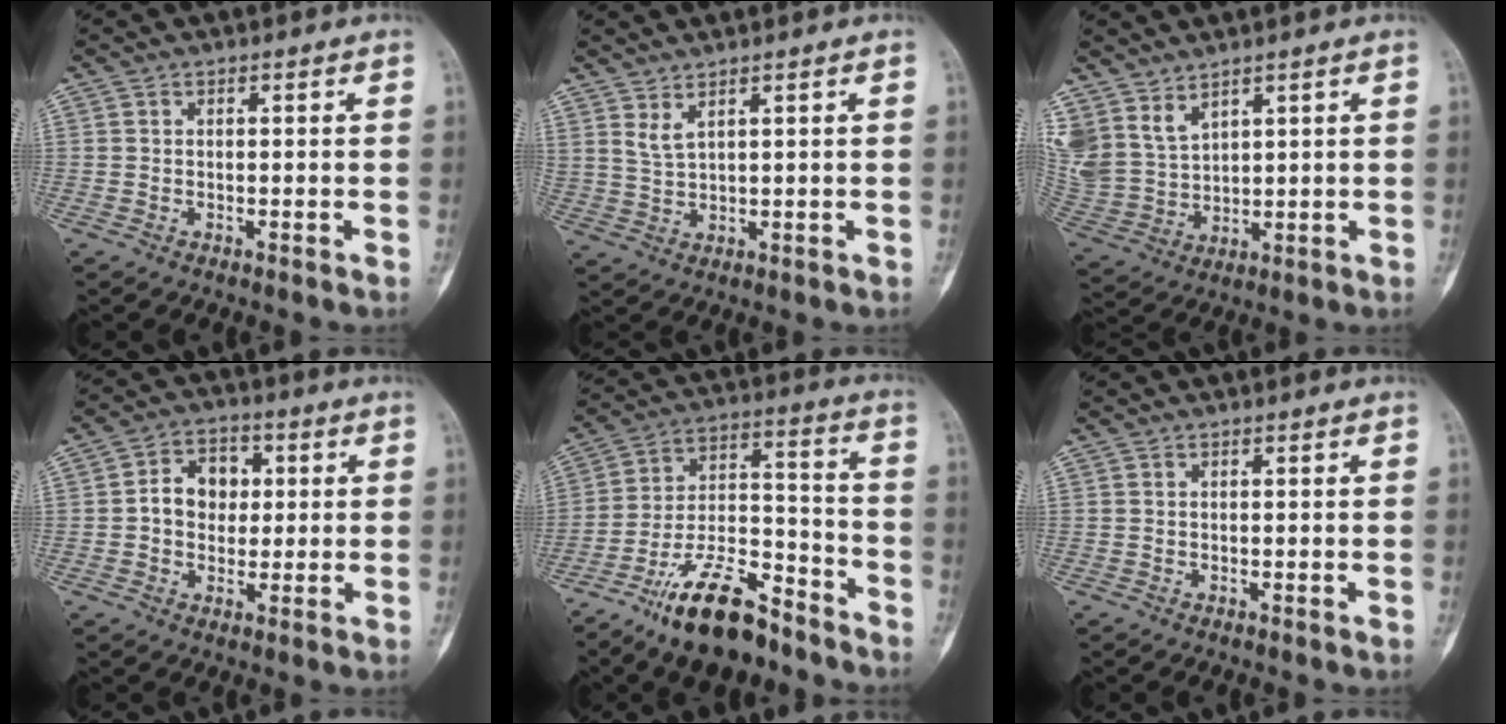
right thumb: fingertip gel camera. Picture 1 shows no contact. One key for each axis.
{"total": 3.2, "fx": 2.3, "fy": 0.6, "fz": 2.1, "tx": -0.046, "ty": -0.023, "tz": 0.054}
{"total": 9.7, "fx": 6.6, "fy": 5.3, "fz": 4.7, "tx": -0.094, "ty": -0.027, "tz": 0.162}
{"total": 8.2, "fx": 0.8, "fy": 6.5, "fz": 5.0, "tx": -0.046, "ty": 0.014, "tz": 0.006}
{"total": 17.2, "fx": -12.1, "fy": 6.6, "fz": 10.3, "tx": -0.167, "ty": 0.090, "tz": -0.211}
{"total": 0.0}